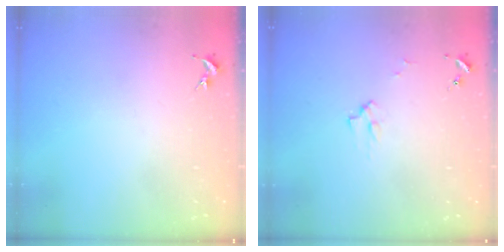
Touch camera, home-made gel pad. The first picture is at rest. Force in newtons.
{"total": 2.2, "press": 2.2, "slide": 0.3}